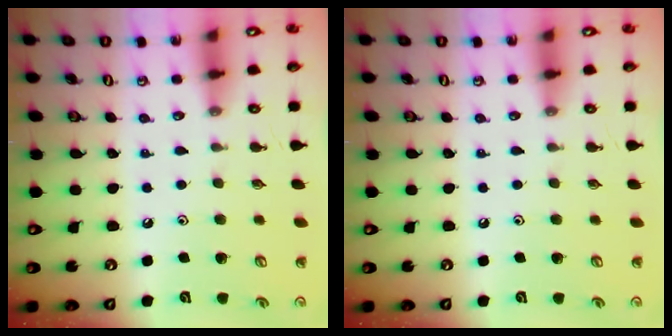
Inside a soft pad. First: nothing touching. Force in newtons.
{"total": 0.0}